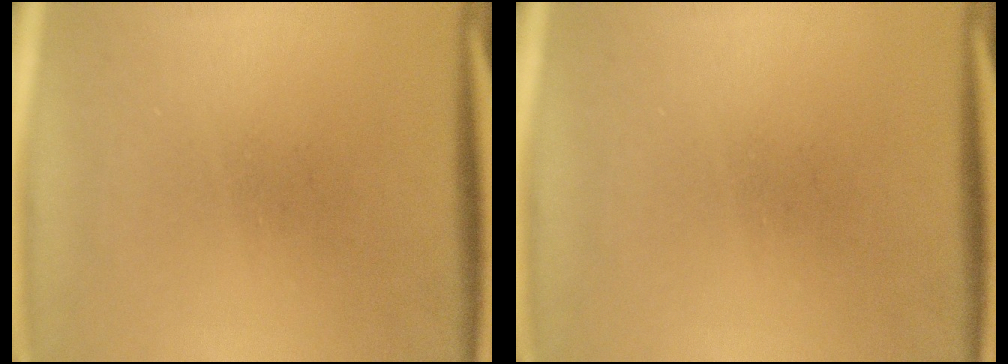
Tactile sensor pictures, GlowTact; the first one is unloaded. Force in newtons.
{"total": 0.0}